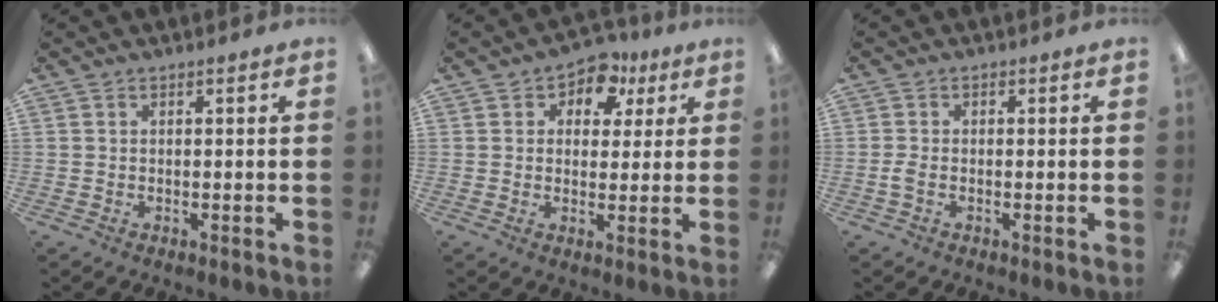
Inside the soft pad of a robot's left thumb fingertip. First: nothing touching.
{"total": 7.2, "force": [3.7, 5.1, 3.5], "torque": [-0.045, -0.011, 0.062]}
{"total": 2.0, "force": [-0.5, 1.0, 1.6], "torque": [-0.035, 0.000, -0.010]}